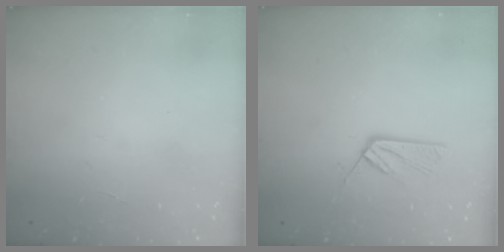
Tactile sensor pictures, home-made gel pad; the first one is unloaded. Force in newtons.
{"total": 6.3, "press": 6.3, "slide": 0.5}